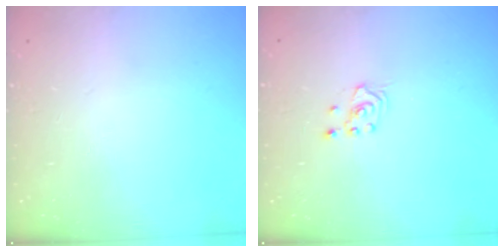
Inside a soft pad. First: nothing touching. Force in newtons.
{"total": 2.1, "press": 2.1, "slide": 0.1}